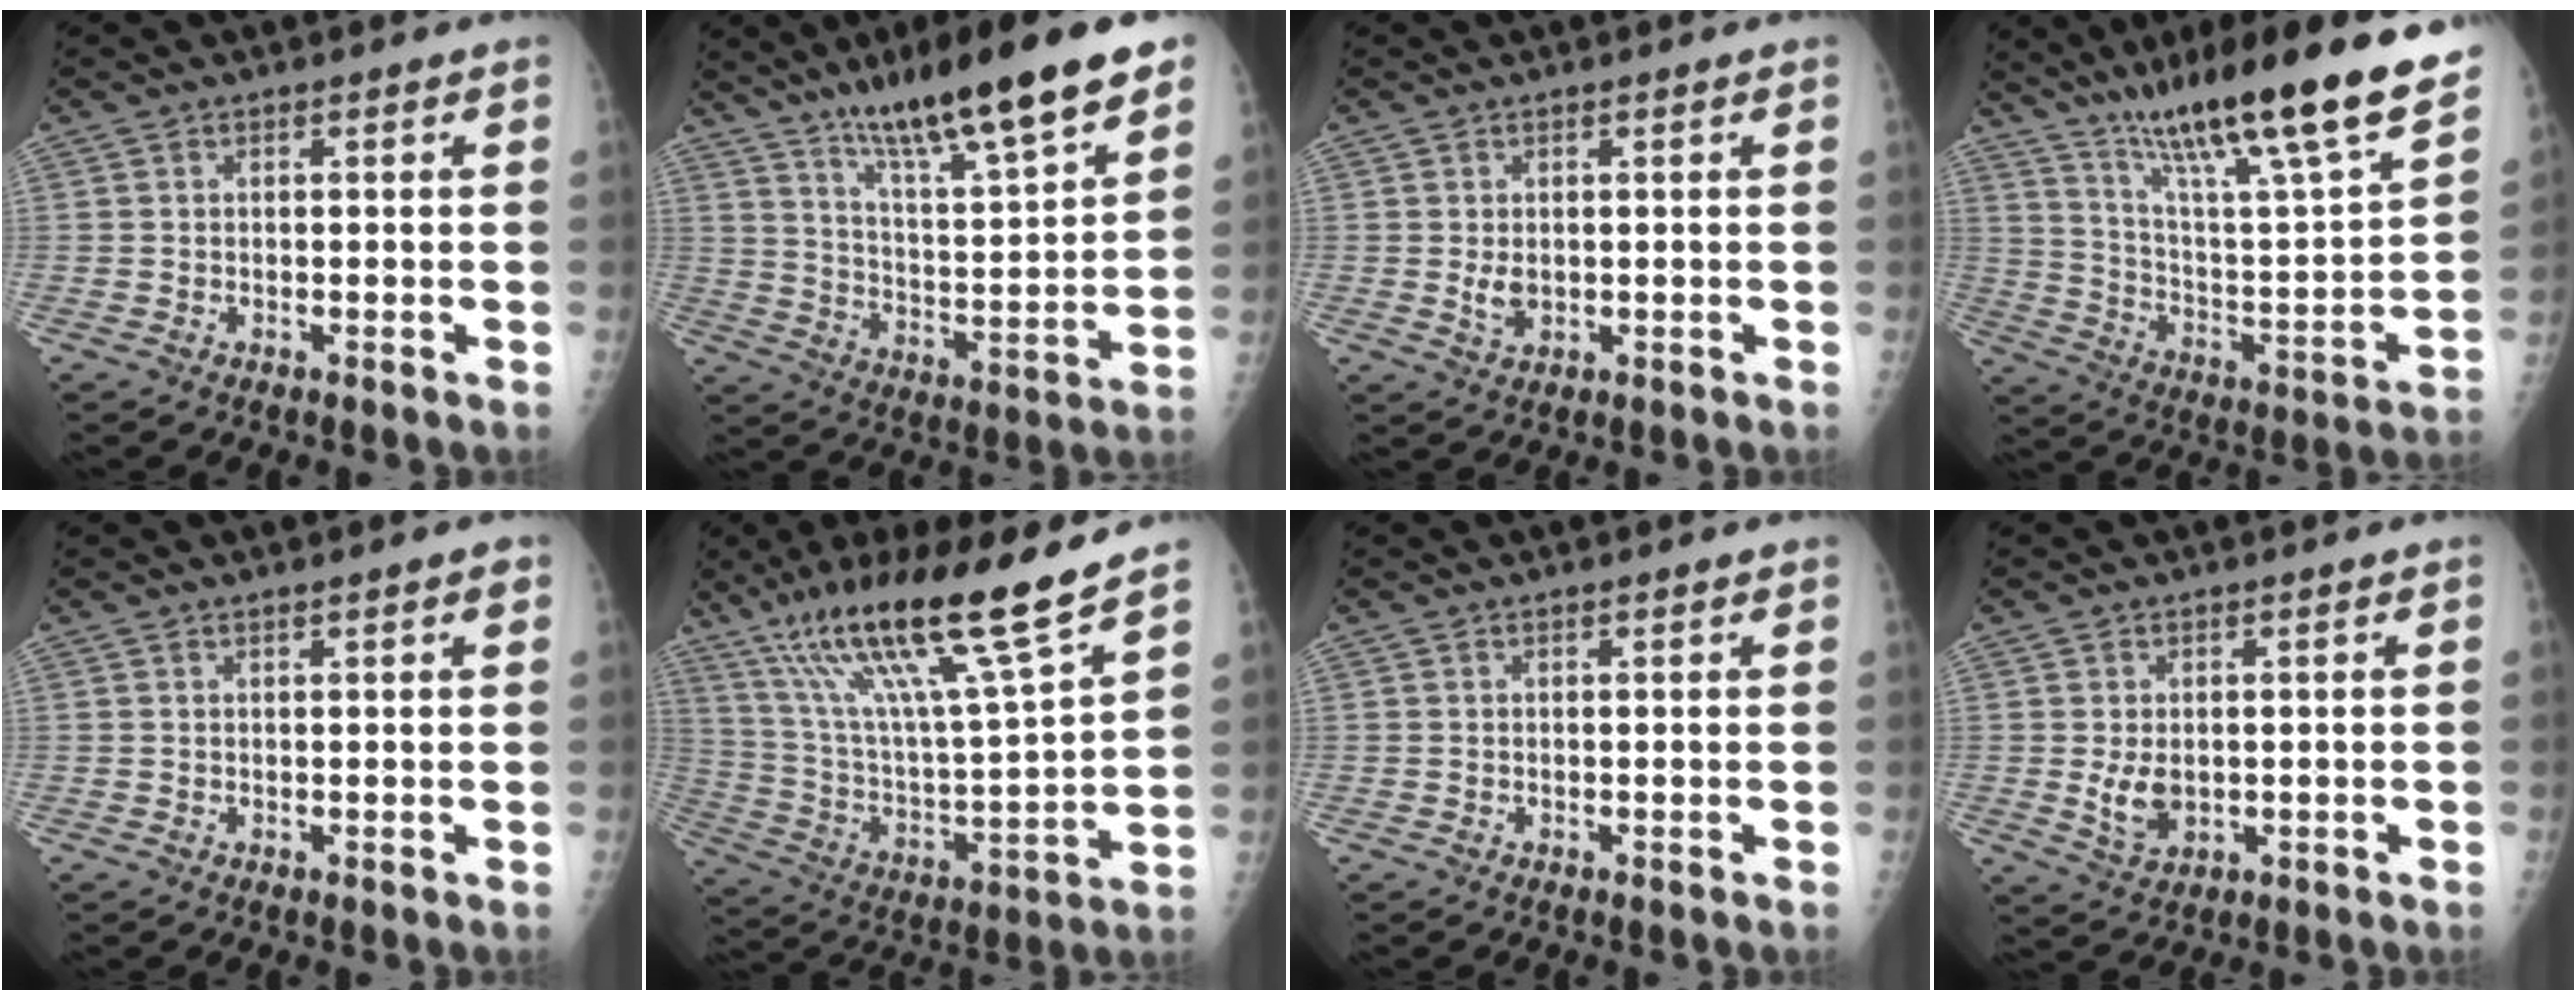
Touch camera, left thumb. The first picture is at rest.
{"total": 21.5, "force": [14.1, 3.5, 15.8], "torque": [-0.236, -0.057, 0.232]}
{"total": 2.4, "force": [0.2, 1.6, 1.8], "torque": [-0.027, -0.007, 0.011]}
{"total": 26.4, "force": [19.8, 2.6, 17.2], "torque": [-0.256, -0.082, 0.318]}
{"total": 1.7, "force": [1.0, 0.2, 1.3], "torque": [-0.018, -0.003, 0.014]}
{"total": 21.4, "force": [14.7, 0.9, 15.5], "torque": [-0.257, -0.062, 0.267]}
{"total": 0.7, "force": [0.5, 0.1, 0.5], "torque": [-0.006, 0.000, 0.006]}
{"total": 4.3, "force": [0.1, 2.9, 3.2], "torque": [-0.048, -0.010, 0.012]}